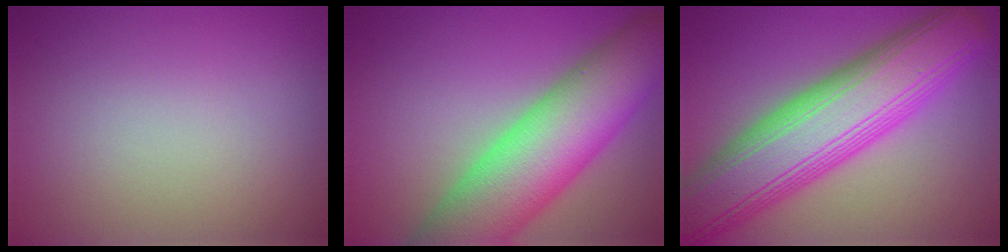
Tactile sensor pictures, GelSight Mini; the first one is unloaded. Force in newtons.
{"total": 12.0, "press": 12.0, "slide": 0.5}
{"total": 12.3, "press": 12.3, "slide": 0.3}